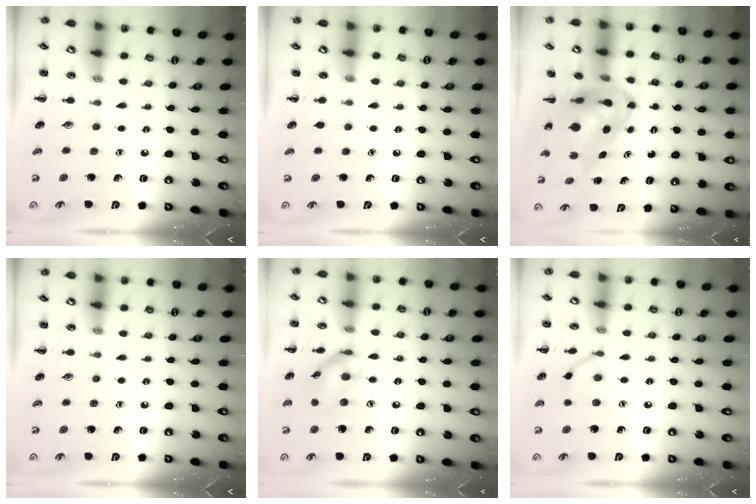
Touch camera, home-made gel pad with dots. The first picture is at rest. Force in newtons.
{"total": 0.0}
{"total": 7.7, "press": 7.3, "slide": 2.5}
{"total": 0.0}
{"total": 11.9, "press": 11.8, "slide": 1.4}
{"total": 4.6, "press": 4.4, "slide": 1.3}